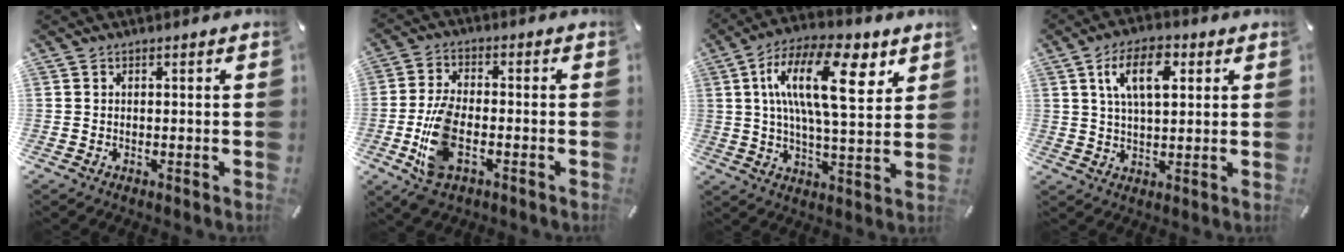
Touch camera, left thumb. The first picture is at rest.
{"total": 11.0, "force": [-3.0, 5.8, 8.9], "torque": [-0.200, -0.005, -0.054]}
{"total": 19.3, "force": [7.2, 7.8, 16.1], "torque": [-0.294, -0.009, 0.109]}
{"total": 10.2, "force": [3.9, 5.3, 7.8], "torque": [-0.138, -0.003, 0.063]}